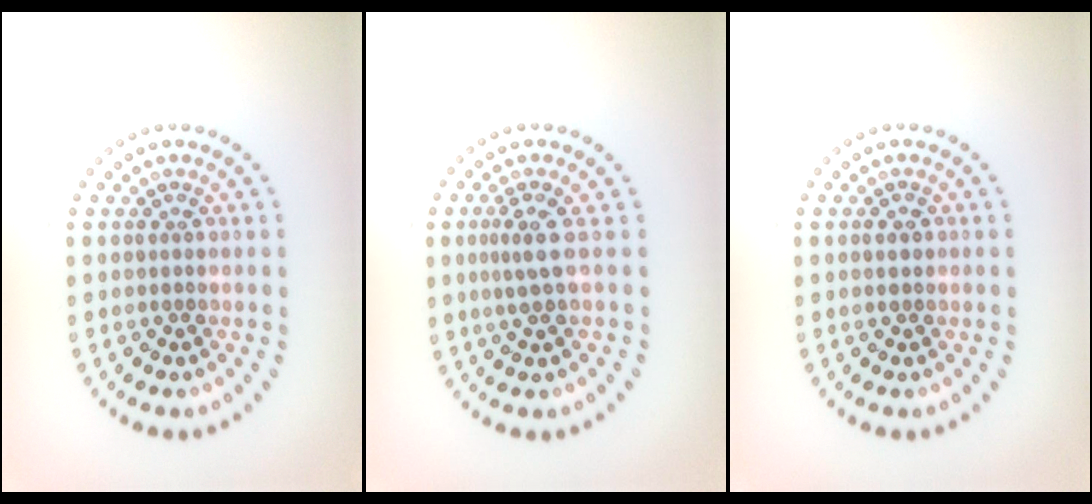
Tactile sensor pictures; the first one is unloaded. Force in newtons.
{"total": 2.2, "press": 1.5, "slide": 1.6}
{"total": 1.1, "press": 1.1, "slide": 0.1}